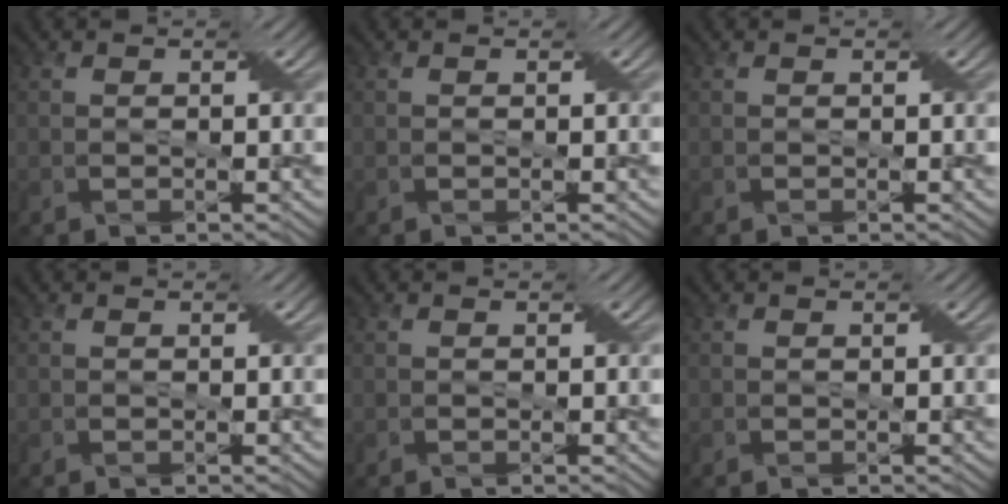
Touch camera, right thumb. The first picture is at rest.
{"total": 0.0}
{"total": 0.0}
{"total": 0.0}
{"total": 0.0}
{"total": 0.0}